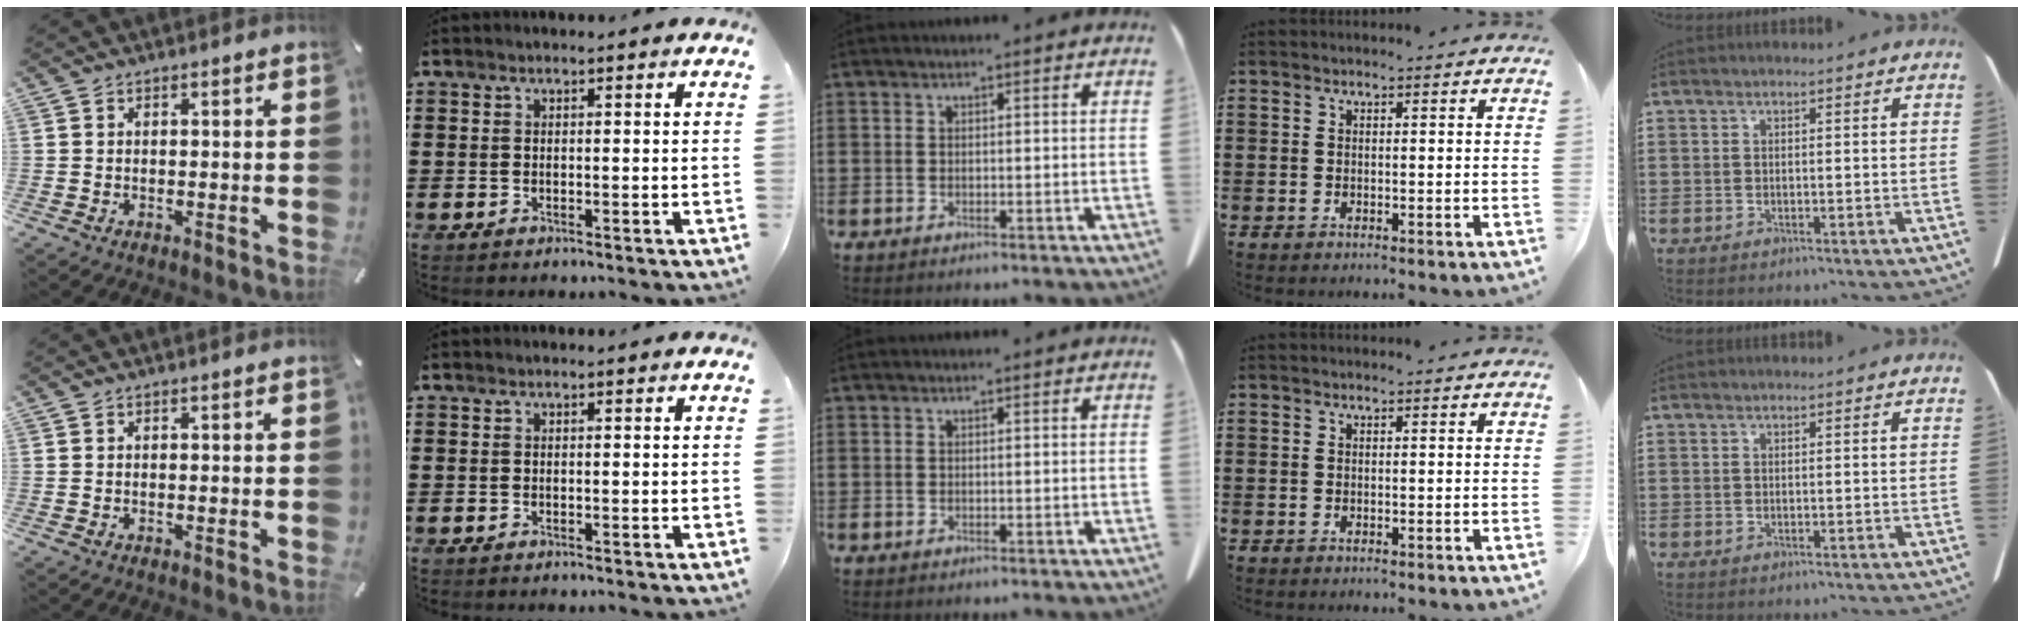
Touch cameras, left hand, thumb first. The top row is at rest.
{}